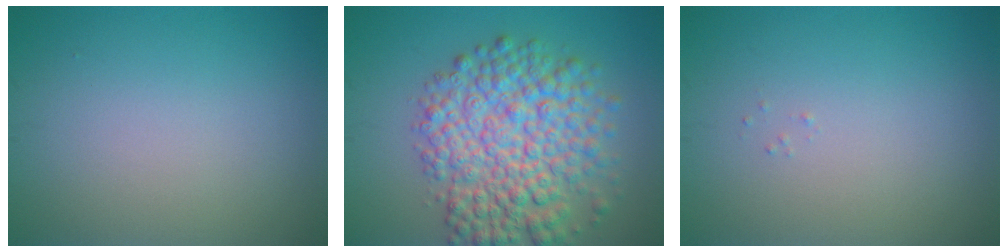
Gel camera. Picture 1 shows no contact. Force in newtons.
{"total": 8.9, "press": 8.9, "slide": 0.2}
{"total": 0.0}